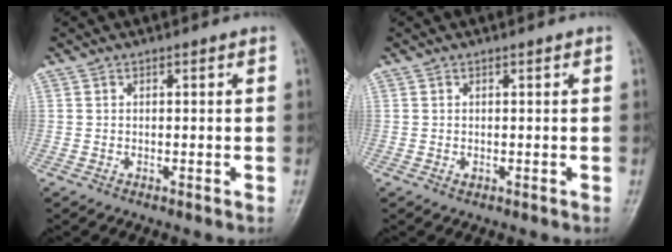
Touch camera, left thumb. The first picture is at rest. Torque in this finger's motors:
{"motor_torque": [-0.10, -0.05, 0.19, 0.07, 0.00]}